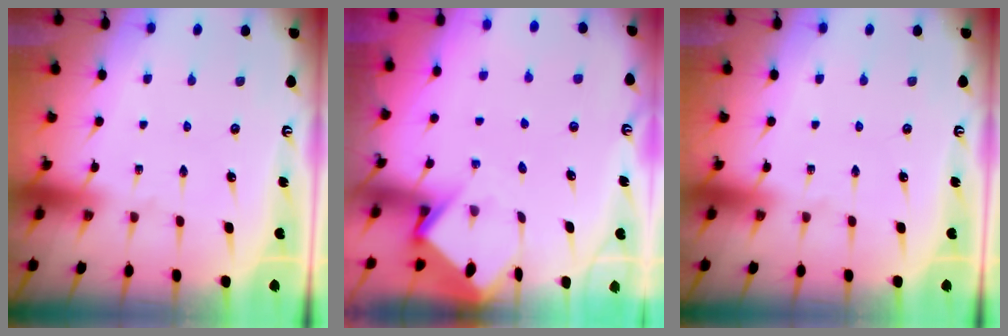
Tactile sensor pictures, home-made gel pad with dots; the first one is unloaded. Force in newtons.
{"total": 4.0, "press": 4.0, "slide": 0.3}
{"total": 0.0}